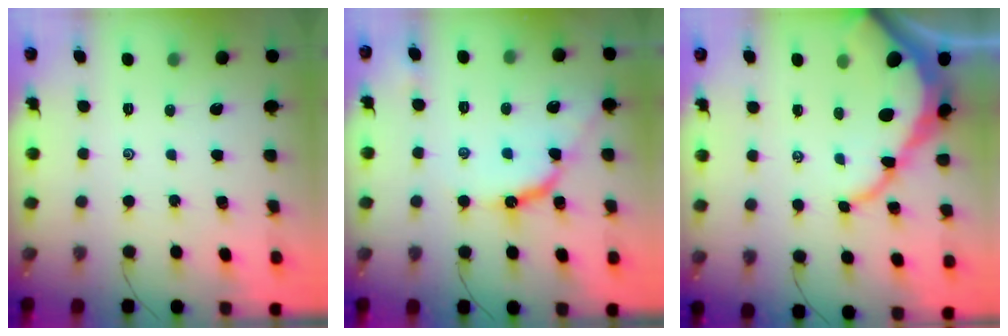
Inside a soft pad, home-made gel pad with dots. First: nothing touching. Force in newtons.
{"total": 11.2, "press": 11.2, "slide": 1.0}
{"total": 11.7, "press": 11.6, "slide": 1.4}